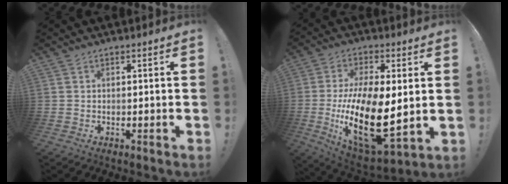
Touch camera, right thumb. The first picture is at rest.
{"total": 24.1, "force": [-1.9, 11.5, 21.1], "torque": [-0.388, -0.015, -0.017]}